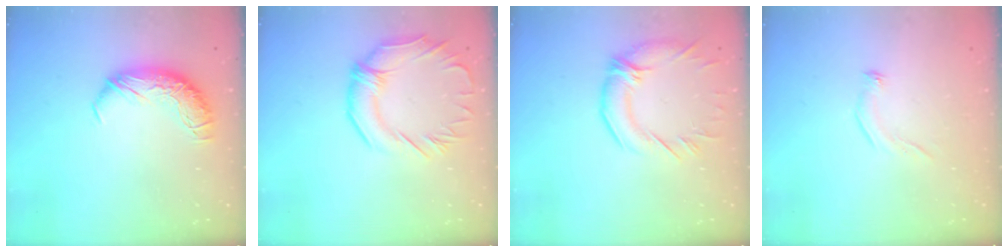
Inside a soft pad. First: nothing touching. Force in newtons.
{"total": 3.9, "press": 3.6, "slide": 1.7}
{"total": 2.3, "press": 0.9, "slide": 2.1}
{"total": 5.5, "press": 5.4, "slide": 1.0}